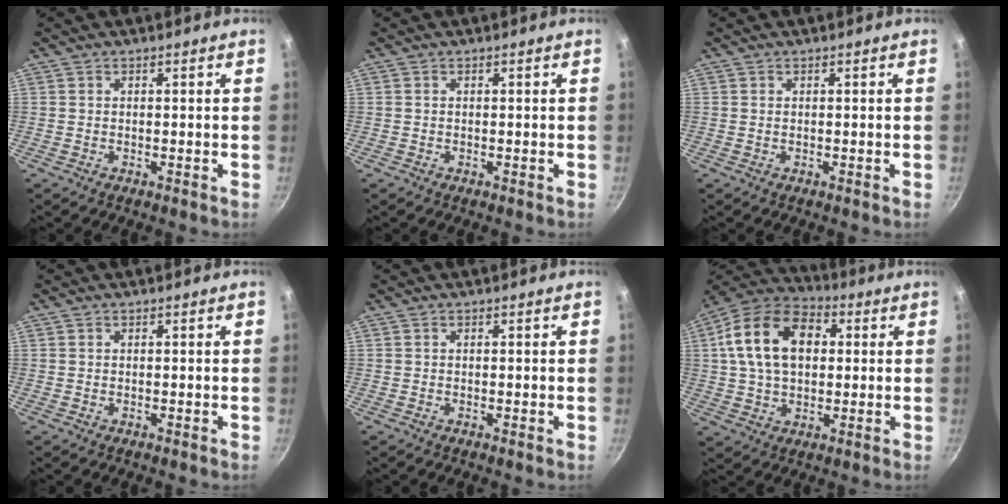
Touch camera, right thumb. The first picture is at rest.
{"total": 0.0}
{"total": 0.0}
{"total": 0.0}
{"total": 0.0}
{"total": 17.1, "force": [3.4, 11.5, 12.2], "torque": [-0.193, 0.022, 0.044]}